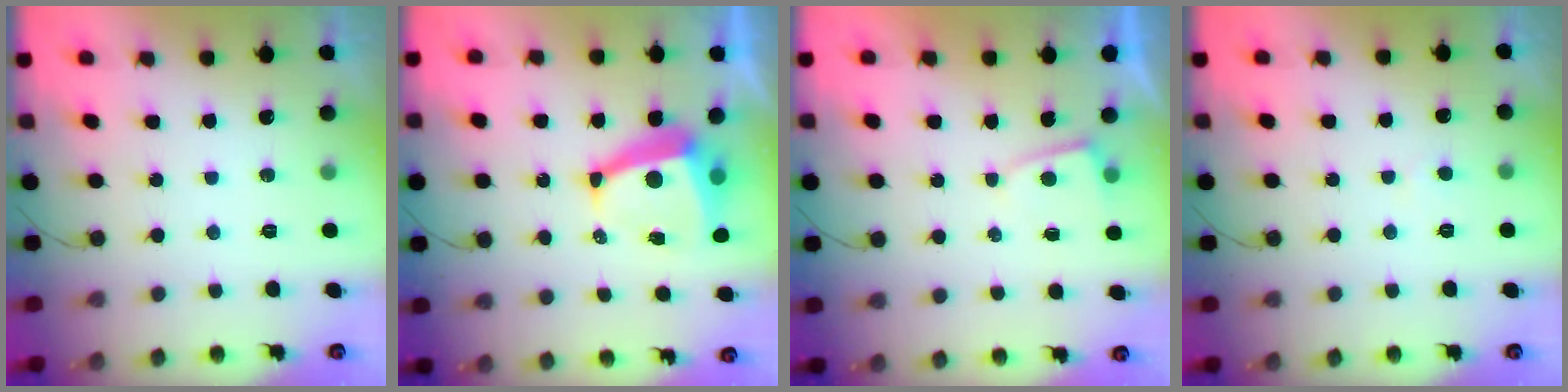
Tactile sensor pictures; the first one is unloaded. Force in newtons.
{"total": 8.8, "press": 8.7, "slide": 1.1}
{"total": 2.0, "press": 2.0, "slide": 0.3}
{"total": 1.8, "press": 1.8, "slide": 0.2}